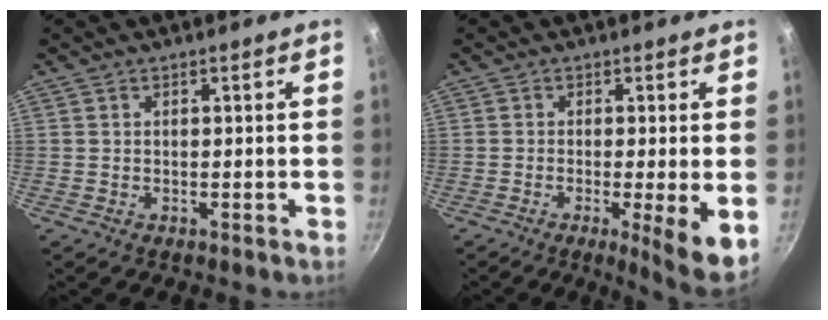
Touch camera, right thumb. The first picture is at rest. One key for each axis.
{"total": 7.6, "fx": -1.5, "fy": 0.9, "fz": 7.4, "tx": -0.108, "ty": -0.011, "tz": -0.020}